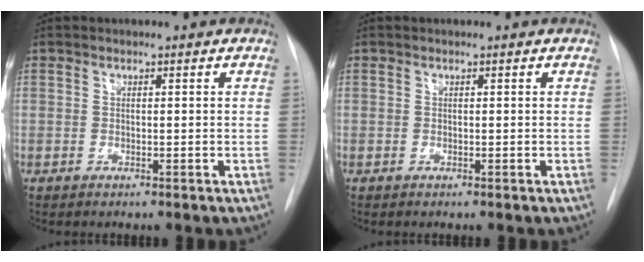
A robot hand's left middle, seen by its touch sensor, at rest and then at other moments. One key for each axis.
{"total": 0.0}